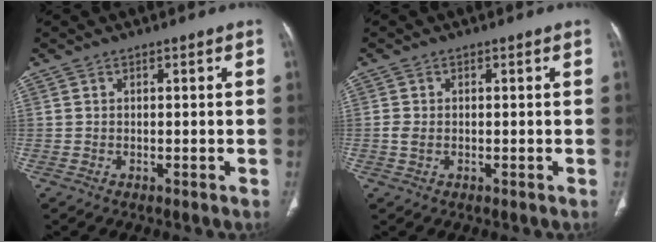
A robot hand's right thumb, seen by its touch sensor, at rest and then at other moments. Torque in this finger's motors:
{"motor_torque": [-0.18, -0.44, 0.41, -0.12, 0.08]}